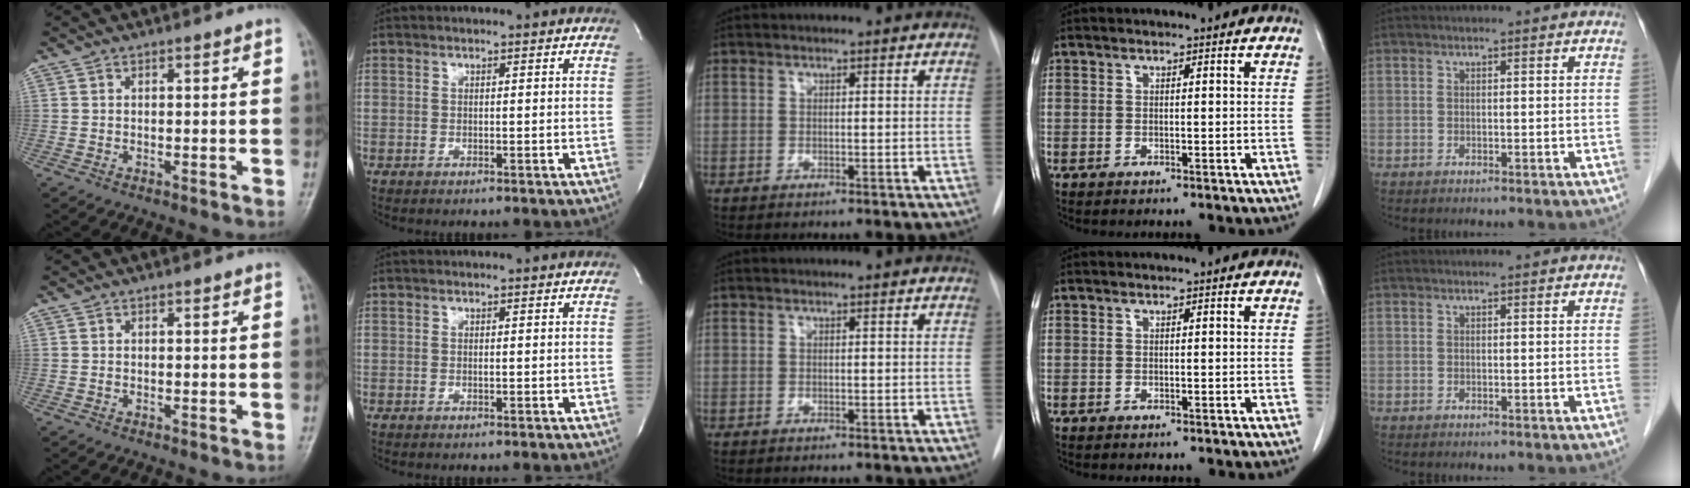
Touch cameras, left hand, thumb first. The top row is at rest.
{}